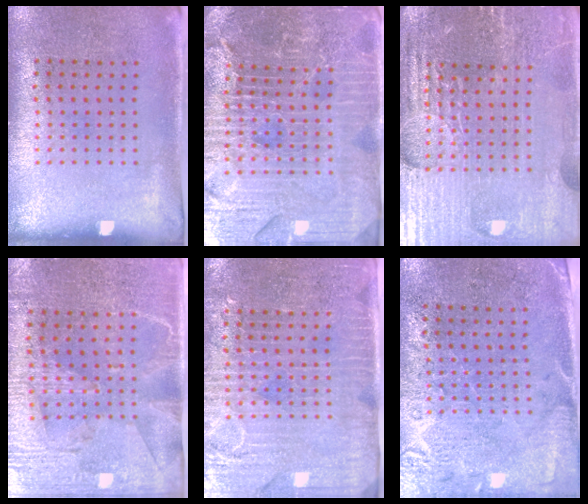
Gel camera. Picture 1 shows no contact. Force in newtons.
{"total": 5.5, "press": 4.9, "slide": 2.4}
{"total": 5.1, "press": 4.7, "slide": 2.0}
{"total": 3.2, "press": 3.0, "slide": 1.3}
{"total": 3.6, "press": 3.2, "slide": 1.8}
{"total": 2.7, "press": 2.4, "slide": 1.2}